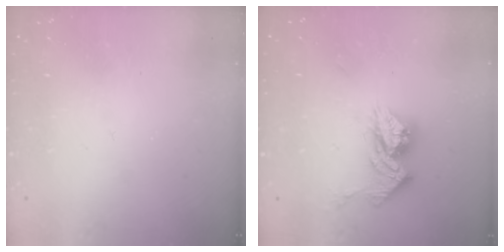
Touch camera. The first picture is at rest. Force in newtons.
{"total": 11.5, "press": 11.4, "slide": 1.0}